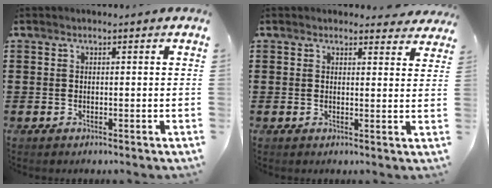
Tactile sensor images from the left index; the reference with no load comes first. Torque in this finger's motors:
{"motor_torque": [2.14, 0.00, 0.13, 0.00]}